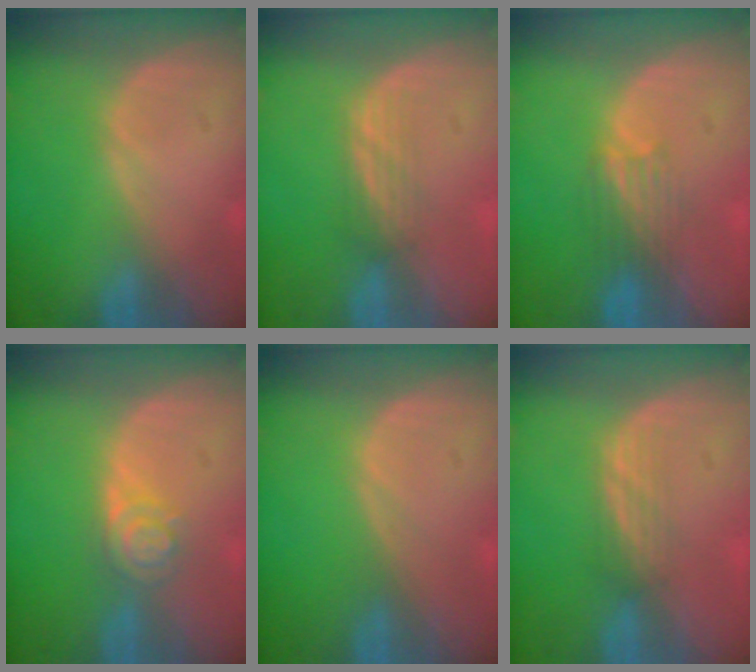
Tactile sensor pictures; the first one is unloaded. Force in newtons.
{"total": 2.1, "press": 2.1, "slide": 0.3}
{"total": 3.3, "press": 3.3, "slide": 0.1}
{"total": 4.2, "press": 3.8, "slide": 1.7}
{"total": 0.0}
{"total": 2.1, "press": 2.1, "slide": 0.3}